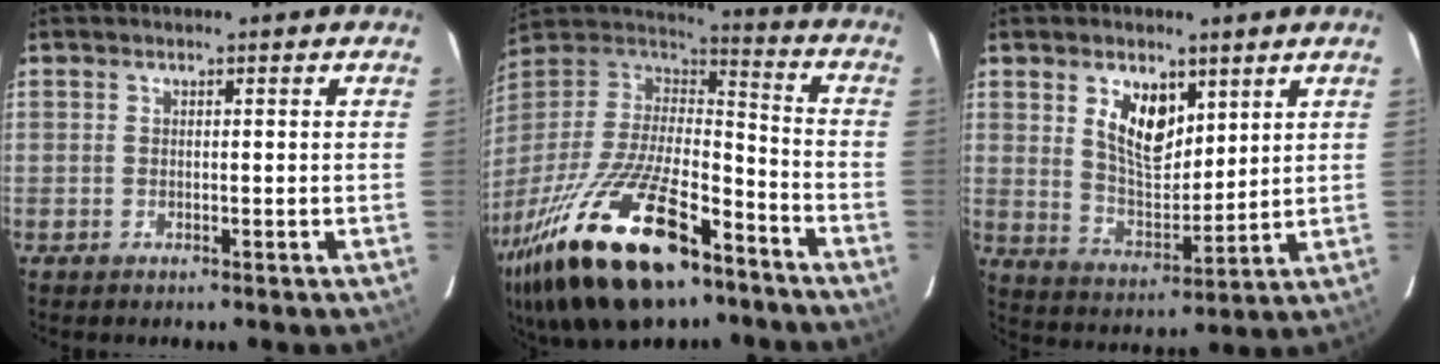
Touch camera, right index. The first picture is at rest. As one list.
[{"total": 32.4, "force": [-20.1, 13.0, 21.8], "torque": [-0.440, -0.042, -0.328]}, {"total": 9.7, "force": [4.5, 5.2, 6.8], "torque": [-0.118, 0.005, 0.093]}]